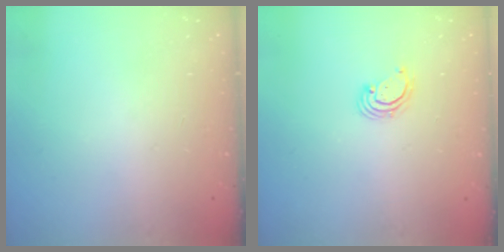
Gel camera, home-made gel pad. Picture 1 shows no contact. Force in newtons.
{"total": 2.8, "press": 2.8, "slide": 0.3}